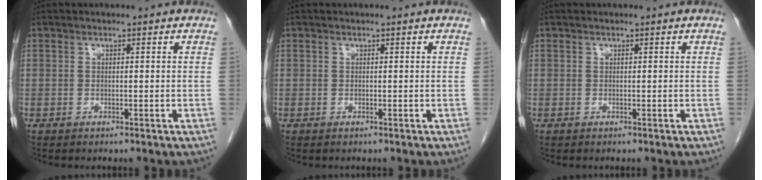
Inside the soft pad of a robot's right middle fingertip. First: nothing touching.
{"total": 0.0}
{"total": 0.0}